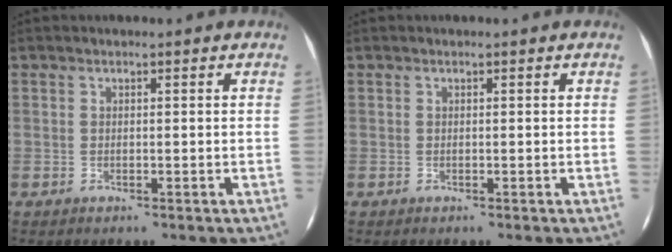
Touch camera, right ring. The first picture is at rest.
{"total": 0.0}